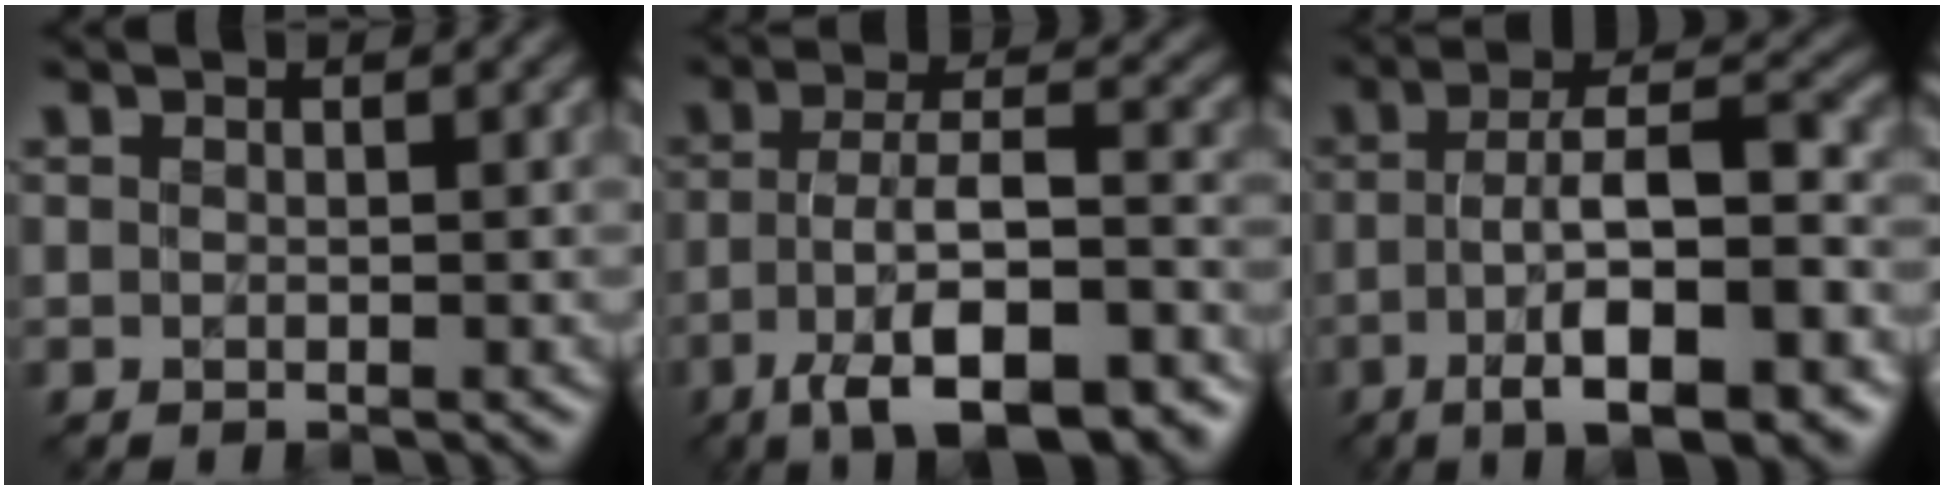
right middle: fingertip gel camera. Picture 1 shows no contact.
{"total": 10.9, "force": [-5.6, 3.9, 8.6], "torque": [-0.146, -0.003, -0.090]}
{"total": 10.4, "force": [-3.5, 3.2, 9.3], "torque": [-0.144, 0.007, -0.051]}